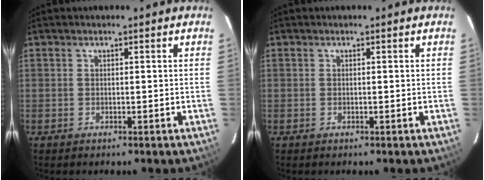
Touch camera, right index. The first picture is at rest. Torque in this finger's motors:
{"motor_torque": [0.09, 0.12, 0.03, 0.01]}